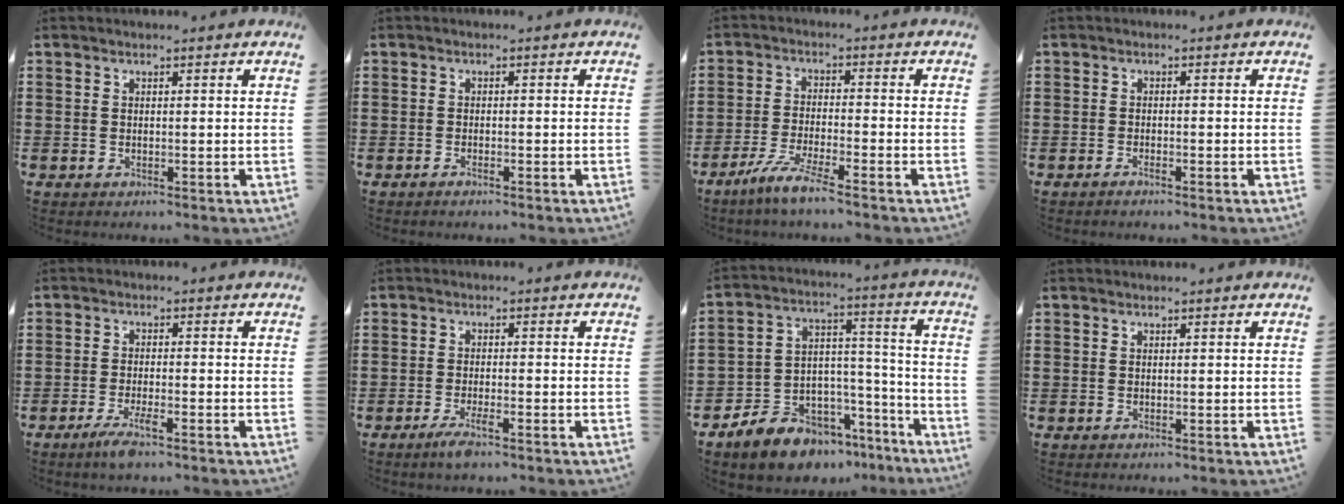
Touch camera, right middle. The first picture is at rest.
{"total": 0.7, "force": [-0.5, 0.0, 0.4], "torque": [-0.009, -0.003, -0.009]}
{"total": 5.7, "force": [-4.5, 0.0, 3.4], "torque": [-0.082, -0.016, -0.088]}
{"total": 0.9, "force": [-0.7, 0.0, 0.6], "torque": [-0.011, -0.004, -0.012]}
{"total": 3.5, "force": [-2.1, 0.3, 2.7], "torque": [-0.065, -0.011, -0.042]}
{"total": 2.7, "force": [-1.7, 0.2, 2.1], "torque": [-0.049, -0.007, -0.034]}
{"total": 8.6, "force": [-7.6, 3.8, 1.0], "torque": [-0.034, 0.015, -0.148]}
{"total": 0.0}